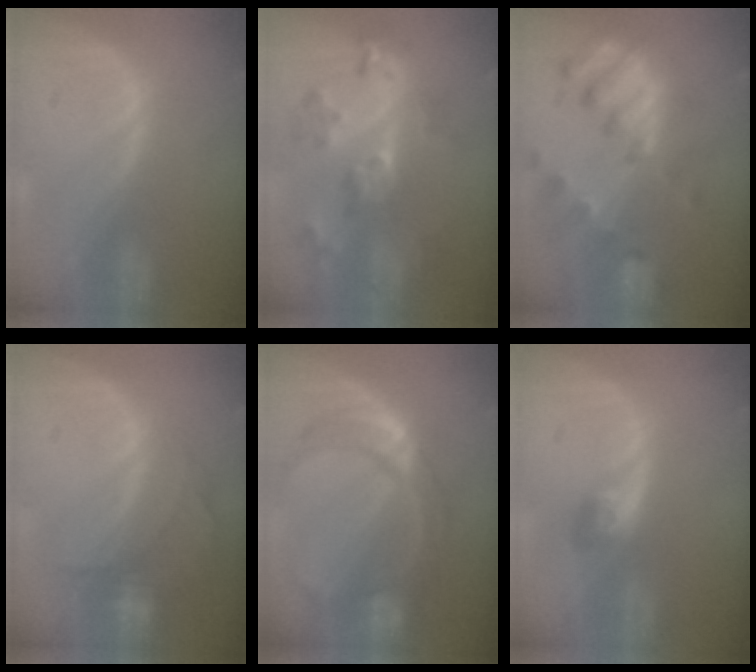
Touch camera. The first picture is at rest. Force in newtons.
{"total": 8.3, "press": 7.9, "slide": 2.5}
{"total": 10.1, "press": 8.8, "slide": 4.8}
{"total": 6.3, "press": 5.9, "slide": 2.2}
{"total": 9.1, "press": 9.1, "slide": 0.8}
{"total": 3.0, "press": 2.6, "slide": 1.4}